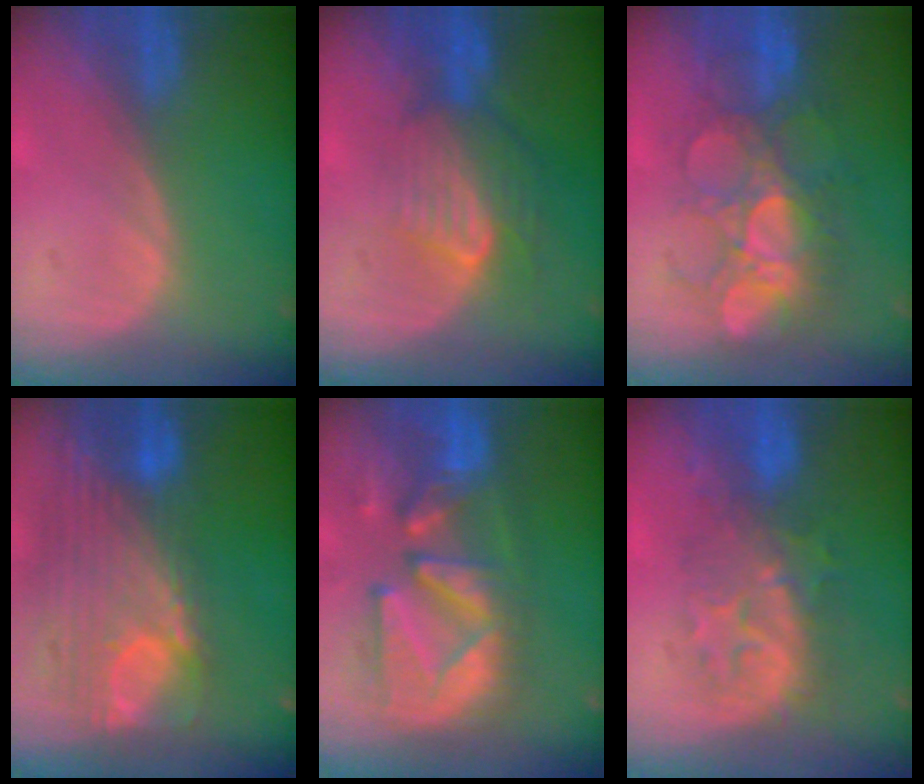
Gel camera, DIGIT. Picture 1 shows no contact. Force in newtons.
{"total": 7.9, "press": 7.3, "slide": 3.1}
{"total": 8.9, "press": 8.8, "slide": 1.7}
{"total": 12.2, "press": 10.3, "slide": 6.5}
{"total": 12.1, "press": 11.0, "slide": 5.1}
{"total": 8.0, "press": 7.9, "slide": 1.6}